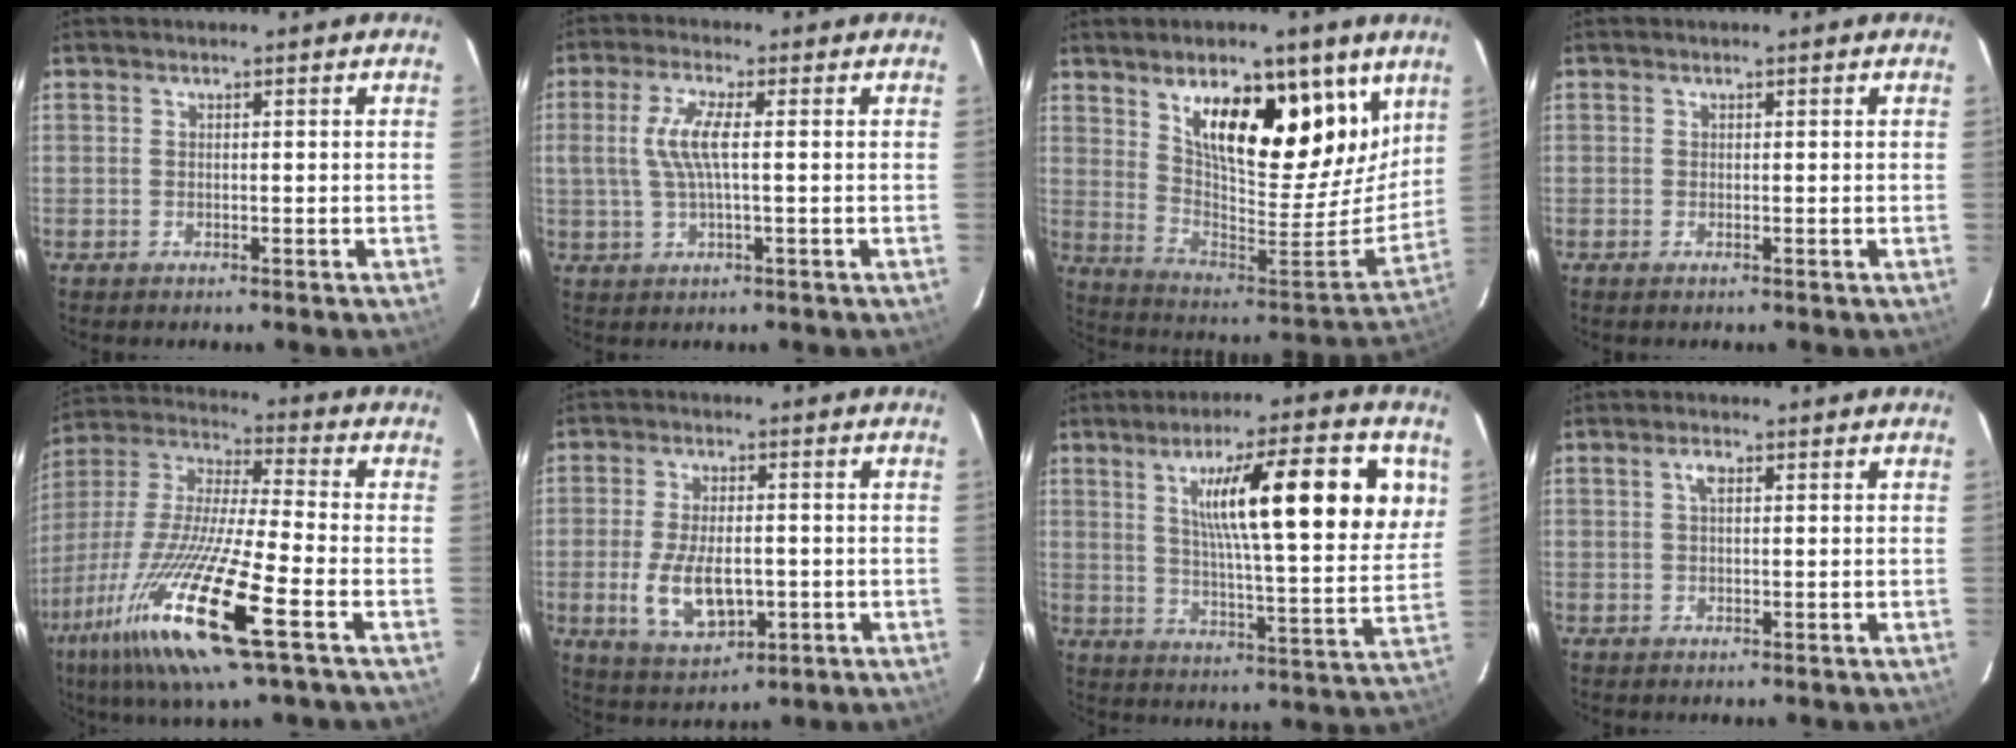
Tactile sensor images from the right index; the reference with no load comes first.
{"total": 6.6, "force": [0.5, 1.3, 6.5], "torque": [-0.131, 0.003, 0.014]}
{"total": 23.4, "force": [13.9, 9.7, 16.1], "torque": [-0.243, -0.012, 0.239]}
{"total": 0.0}
{"total": 22.7, "force": [-10.7, 2.5, 19.9], "torque": [-0.399, -0.050, -0.210]}
{"total": 10.8, "force": [-2.4, 5.4, 9.1], "torque": [-0.185, -0.014, -0.031]}
{"total": 22.0, "force": [8.8, 4.1, 19.7], "torque": [-0.294, 0.014, 0.137]}
{"total": 1.8, "force": [0.6, 0.8, 1.5], "torque": [-0.029, 0.006, 0.010]}